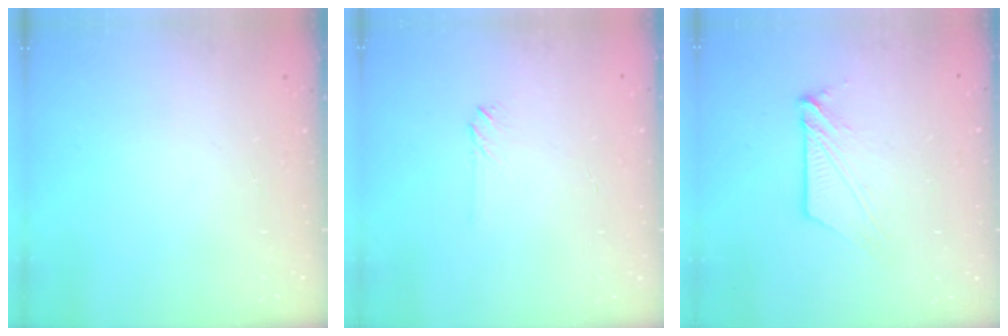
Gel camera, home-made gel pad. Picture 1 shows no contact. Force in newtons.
{"total": 2.0, "press": 2.0, "slide": 0.3}
{"total": 7.4, "press": 7.4, "slide": 0.5}